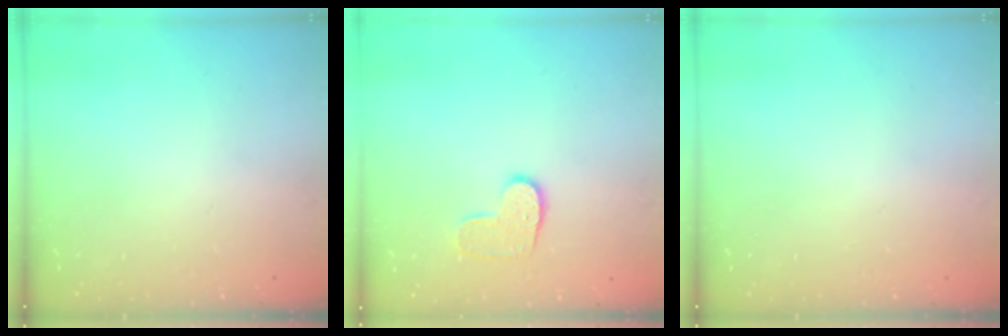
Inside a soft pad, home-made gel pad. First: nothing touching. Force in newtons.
{"total": 8.3, "press": 8.3, "slide": 0.3}
{"total": 0.6, "press": 0.6, "slide": 0.2}